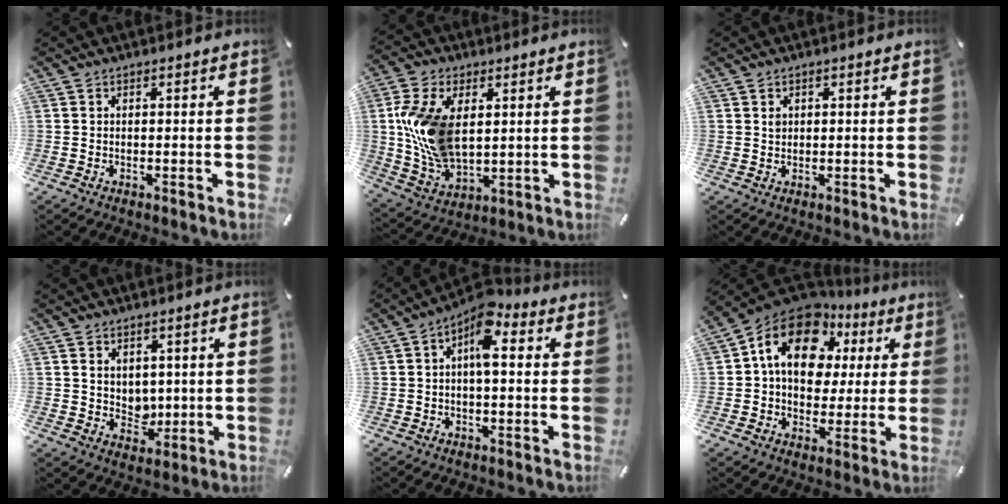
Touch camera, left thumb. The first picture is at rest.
{"total": 15.1, "force": [2.9, 9.9, 11.0], "torque": [-0.263, 0.000, 0.052]}
{"total": 1.1, "force": [0.4, 1.0, 0.3], "torque": [0.001, -0.001, 0.007]}
{"total": 4.9, "force": [2.0, 4.5, 0.6], "torque": [-0.002, -0.013, 0.034]}
{"total": 8.3, "force": [3.1, 3.9, 6.6], "torque": [-0.091, -0.023, 0.047]}
{"total": 16.2, "force": [6.2, 11.6, 9.5], "torque": [-0.168, -0.025, 0.111]}